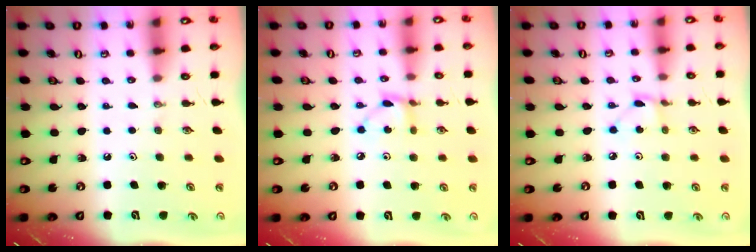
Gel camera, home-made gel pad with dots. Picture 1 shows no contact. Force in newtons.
{"total": 4.3, "press": 4.3, "slide": 0.2}
{"total": 1.8, "press": 1.8, "slide": 0.3}